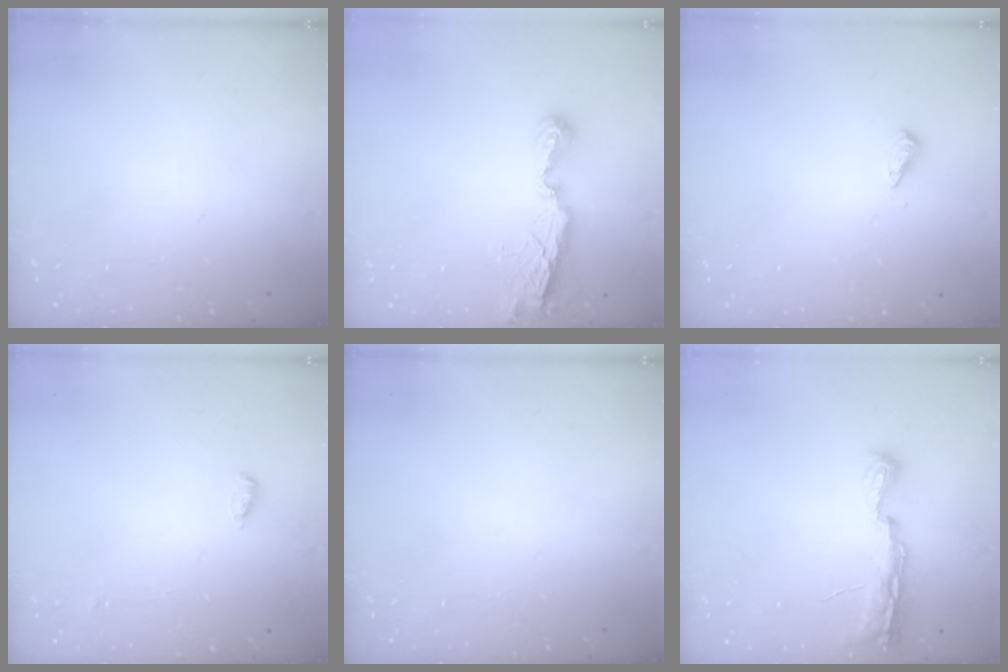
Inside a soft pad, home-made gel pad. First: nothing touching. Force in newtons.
{"total": 7.5, "press": 7.5, "slide": 0.5}
{"total": 3.1, "press": 3.0, "slide": 0.7}
{"total": 4.0, "press": 3.8, "slide": 1.1}
{"total": 0.0}
{"total": 8.1, "press": 8.0, "slide": 0.9}